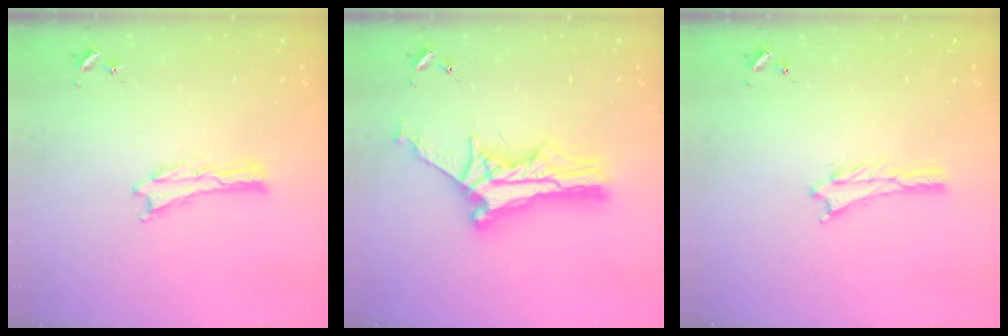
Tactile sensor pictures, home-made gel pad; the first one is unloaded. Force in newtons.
{"total": 12.0, "press": 12.0, "slide": 0.8}
{"total": 0.9, "press": 0.9, "slide": 0.2}